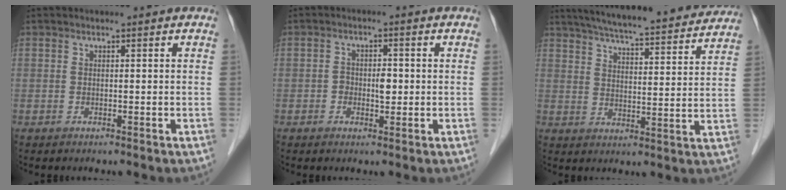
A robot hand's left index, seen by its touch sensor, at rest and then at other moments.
{"total": 2.7, "force": [-0.4, 1.6, 2.2], "torque": [-0.033, 0.005, -0.004]}
{"total": 25.1, "force": [22.5, 3.0, 10.5], "torque": [-0.165, -0.005, 0.295]}